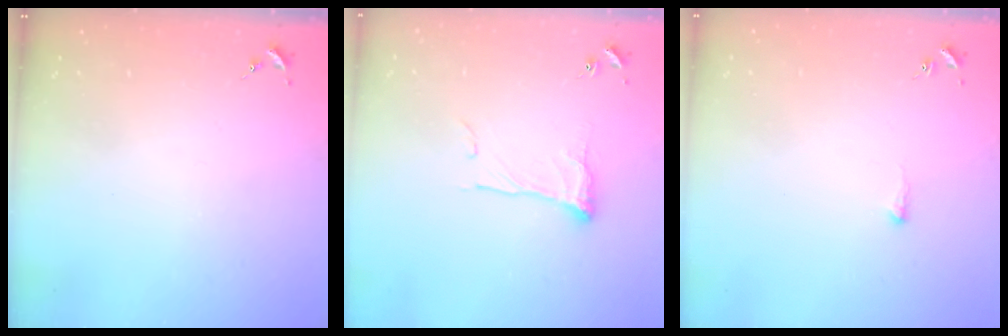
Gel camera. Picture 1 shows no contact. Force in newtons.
{"total": 9.1, "press": 9.1, "slide": 0.3}
{"total": 3.3, "press": 3.2, "slide": 0.5}